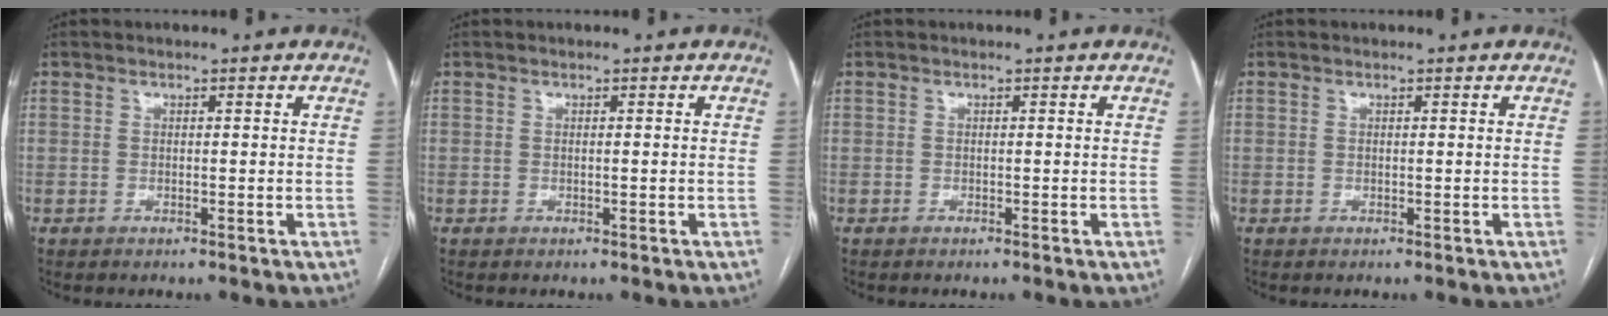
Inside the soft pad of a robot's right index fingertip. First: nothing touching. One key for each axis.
{"total": 0.0}
{"total": 0.0}
{"total": 0.0}